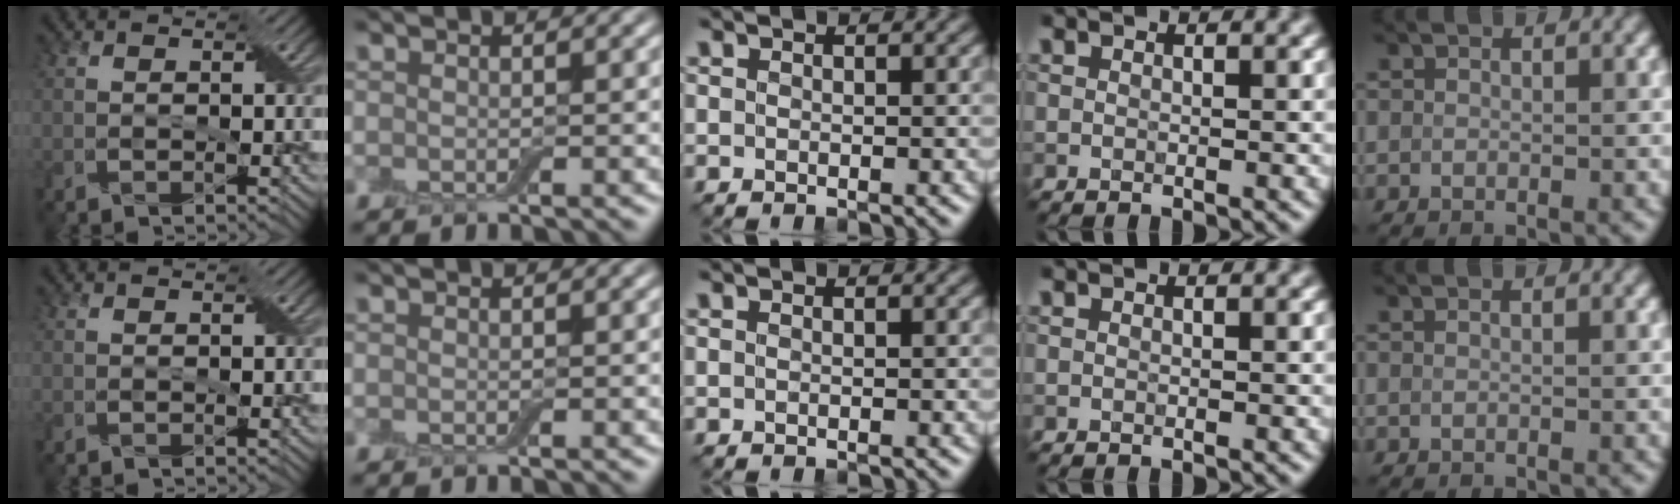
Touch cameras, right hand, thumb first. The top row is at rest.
{}